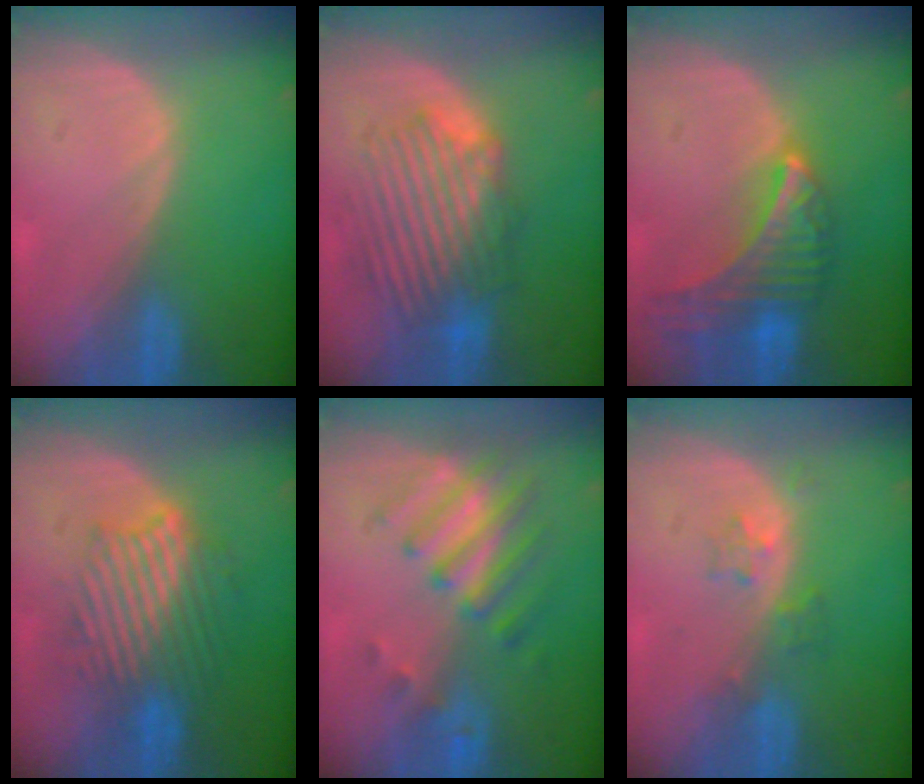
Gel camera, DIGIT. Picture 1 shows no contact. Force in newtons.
{"total": 8.7, "press": 8.6, "slide": 1.3}
{"total": 9.2, "press": 8.1, "slide": 4.3}
{"total": 8.9, "press": 8.8, "slide": 1.7}
{"total": 7.9, "press": 6.9, "slide": 3.9}
{"total": 2.6, "press": 2.6, "slide": 0.2}